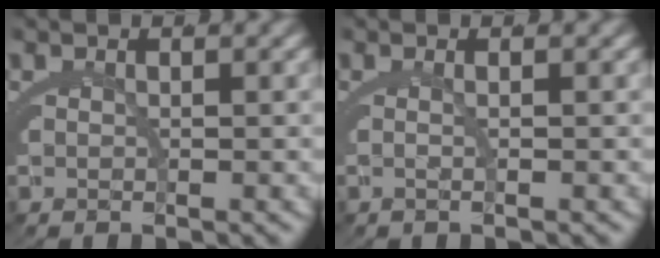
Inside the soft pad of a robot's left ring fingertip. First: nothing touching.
{"total": 1.1, "force": [-0.2, -0.4, 1.0], "torque": [-0.020, 0.000, -0.004]}